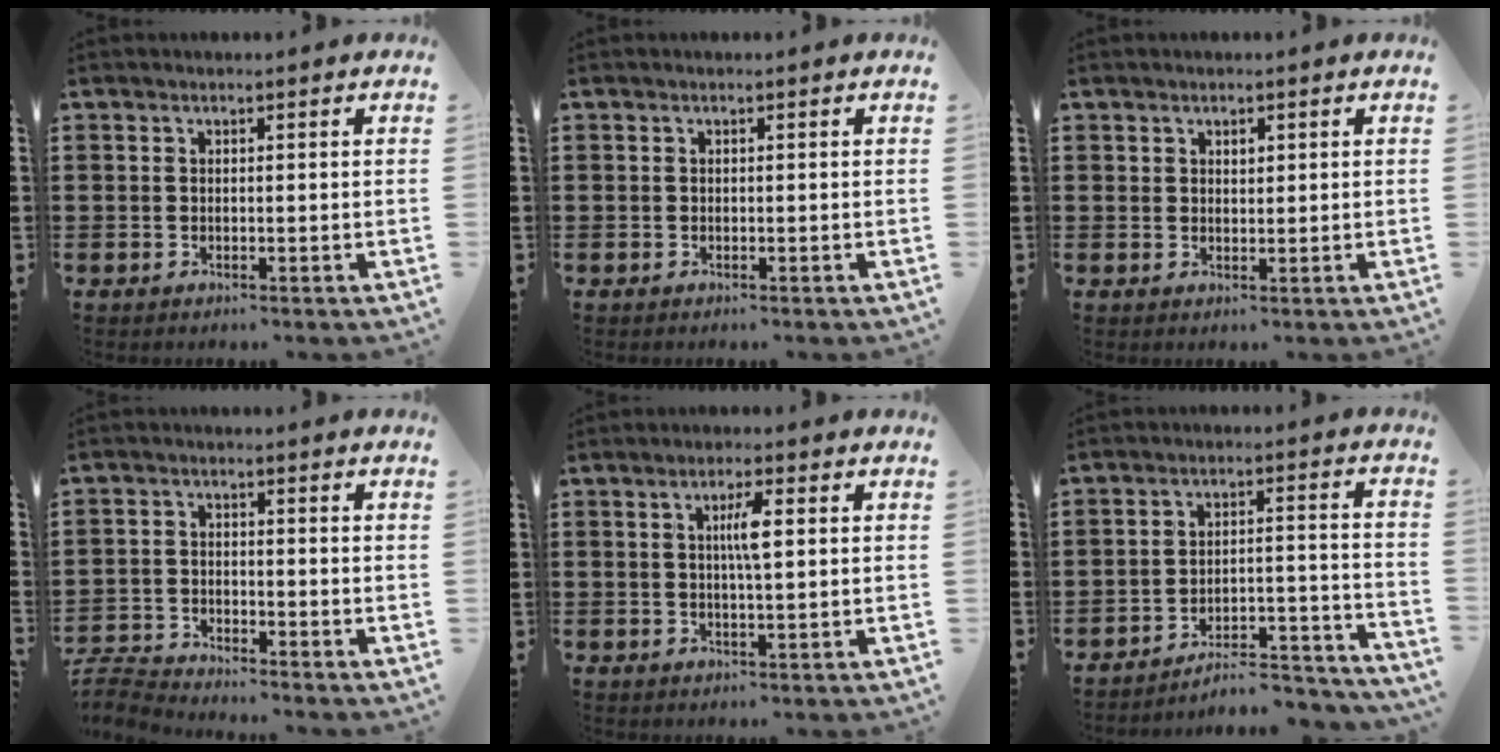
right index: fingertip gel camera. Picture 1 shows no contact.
{"total": 0.0}
{"total": 1.2, "force": [0.9, 0.8, 0.4], "torque": [-0.009, 0.004, 0.016]}
{"total": 3.8, "force": [-3.8, 0.2, 0.2], "torque": [-0.022, -0.004, -0.086]}
{"total": 3.9, "force": [0.7, 0.7, 3.8], "torque": [-0.075, 0.005, 0.009]}
{"total": 6.2, "force": [-5.9, 0.7, 1.9], "torque": [-0.027, 0.002, -0.117]}